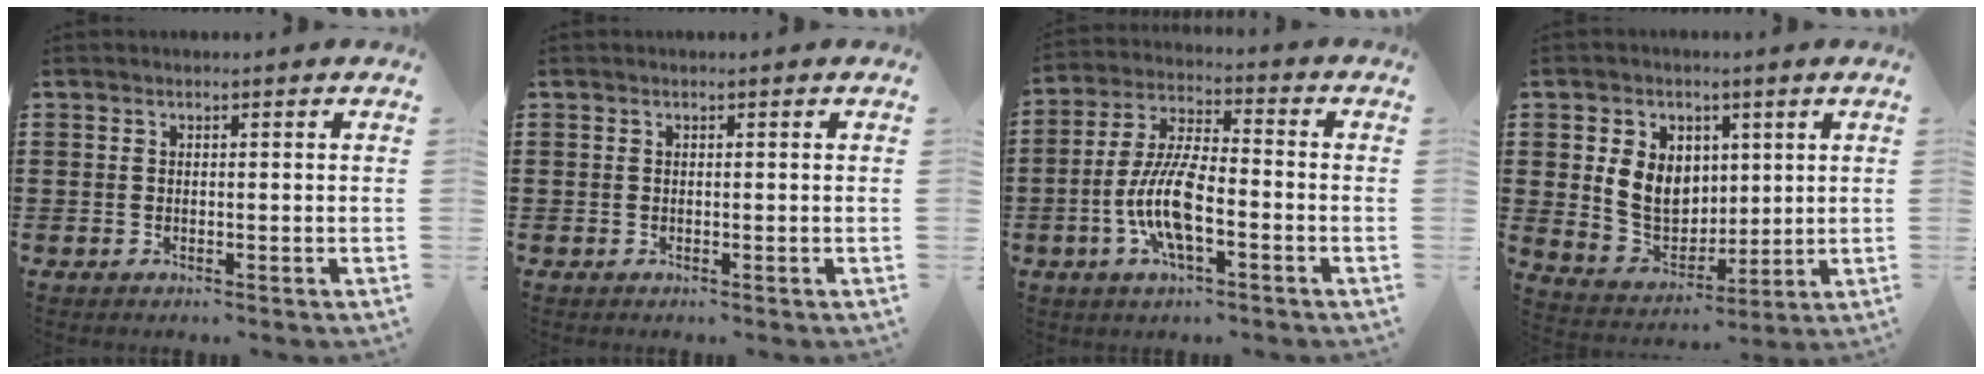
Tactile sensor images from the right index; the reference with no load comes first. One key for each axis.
{"total": 0.0}
{"total": 10.0, "fx": -3.0, "fy": 3.3, "fz": 8.9, "tx": -0.201, "ty": -0.009, "tz": -0.062}
{"total": 7.7, "fx": 1.2, "fy": 6.5, "fz": 4.0, "tx": -0.088, "ty": 0.010, "tz": 0.021}